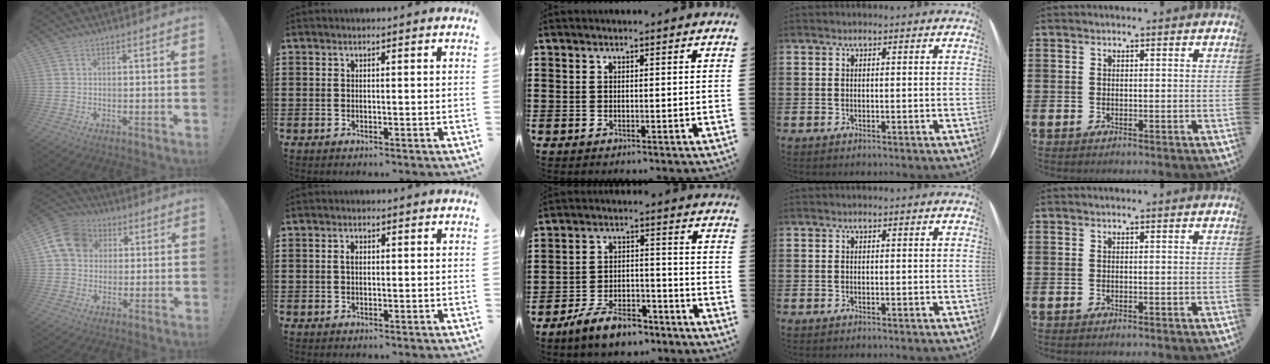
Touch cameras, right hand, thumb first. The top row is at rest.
{"thumb": {"total": 13.4, "force": [3.5, 10.9, 6.9], "torque": [-0.107, -0.001, 0.074]}, "index": {"total": 1.3, "force": [0.2, 0.8, 1.1], "torque": [-0.023, 0.005, 0.002]}, "middle": {"total": 7.3, "force": [-6.2, 2.1, 3.4], "torque": [-0.069, 0.010, -0.117]}}